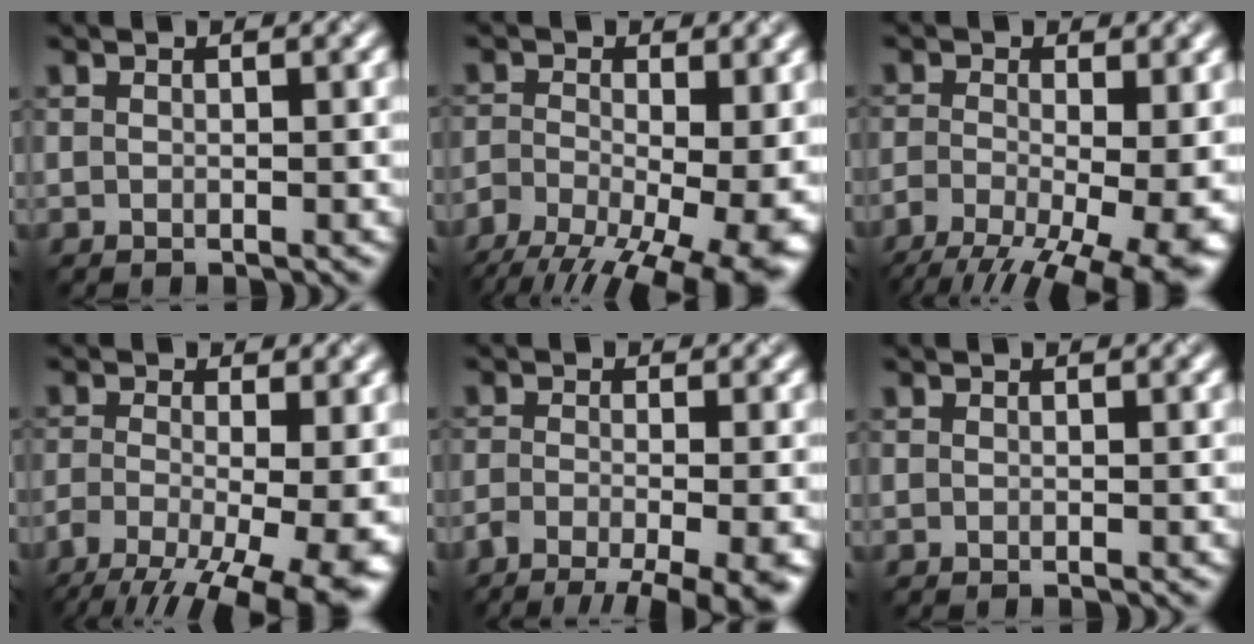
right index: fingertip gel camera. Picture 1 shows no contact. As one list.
[{"total": 16.2, "force": [-8.8, 8.3, 10.9], "torque": [-0.178, -0.031, -0.090]}, {"total": 14.5, "force": [-7.6, 6.7, 10.4], "torque": [-0.169, -0.032, -0.084]}, {"total": 13.5, "force": [-6.9, 6.0, 9.9], "torque": [-0.172, -0.032, -0.083]}, {"total": 10.5, "force": [-7.5, 3.3, 6.5], "torque": [-0.107, -0.032, -0.101]}, {"total": 0.0}]